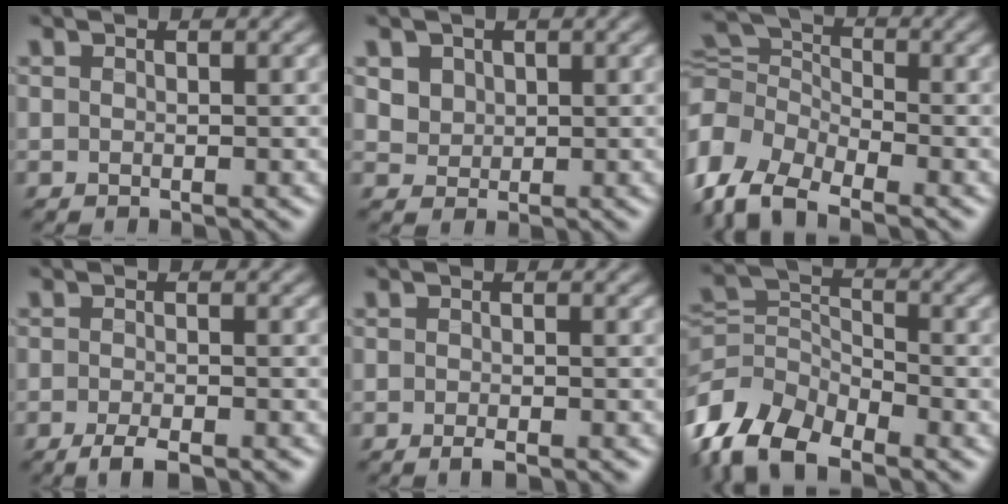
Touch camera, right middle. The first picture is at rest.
{"total": 1.8, "force": [1.1, 1.4, 0.2], "torque": [-0.018, -0.011, 0.025]}
{"total": 7.9, "force": [-3.9, 5.1, 4.5], "torque": [-0.109, -0.001, -0.093]}
{"total": 3.1, "force": [-2.2, 0.7, 2.1], "torque": [-0.034, -0.005, -0.038]}
{"total": 1.4, "force": [-0.9, 0.2, 1.0], "torque": [-0.013, -0.005, -0.014]}
{"total": 8.7, "force": [-6.3, 4.4, 4.0], "torque": [-0.086, -0.009, -0.130]}